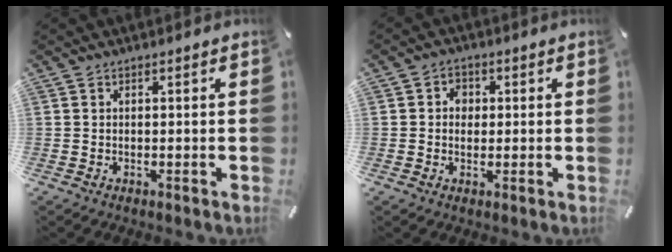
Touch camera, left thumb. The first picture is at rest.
{"total": 3.2, "force": [0.0, 2.8, 1.5], "torque": [-0.017, 0.005, -0.008]}